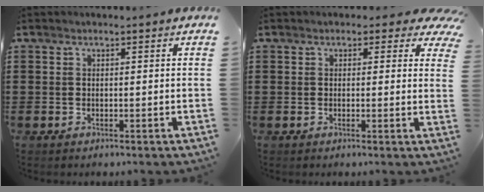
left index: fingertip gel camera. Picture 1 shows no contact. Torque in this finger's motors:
{"motor_torque": [1.52, -0.24, 0.28, 0.05]}